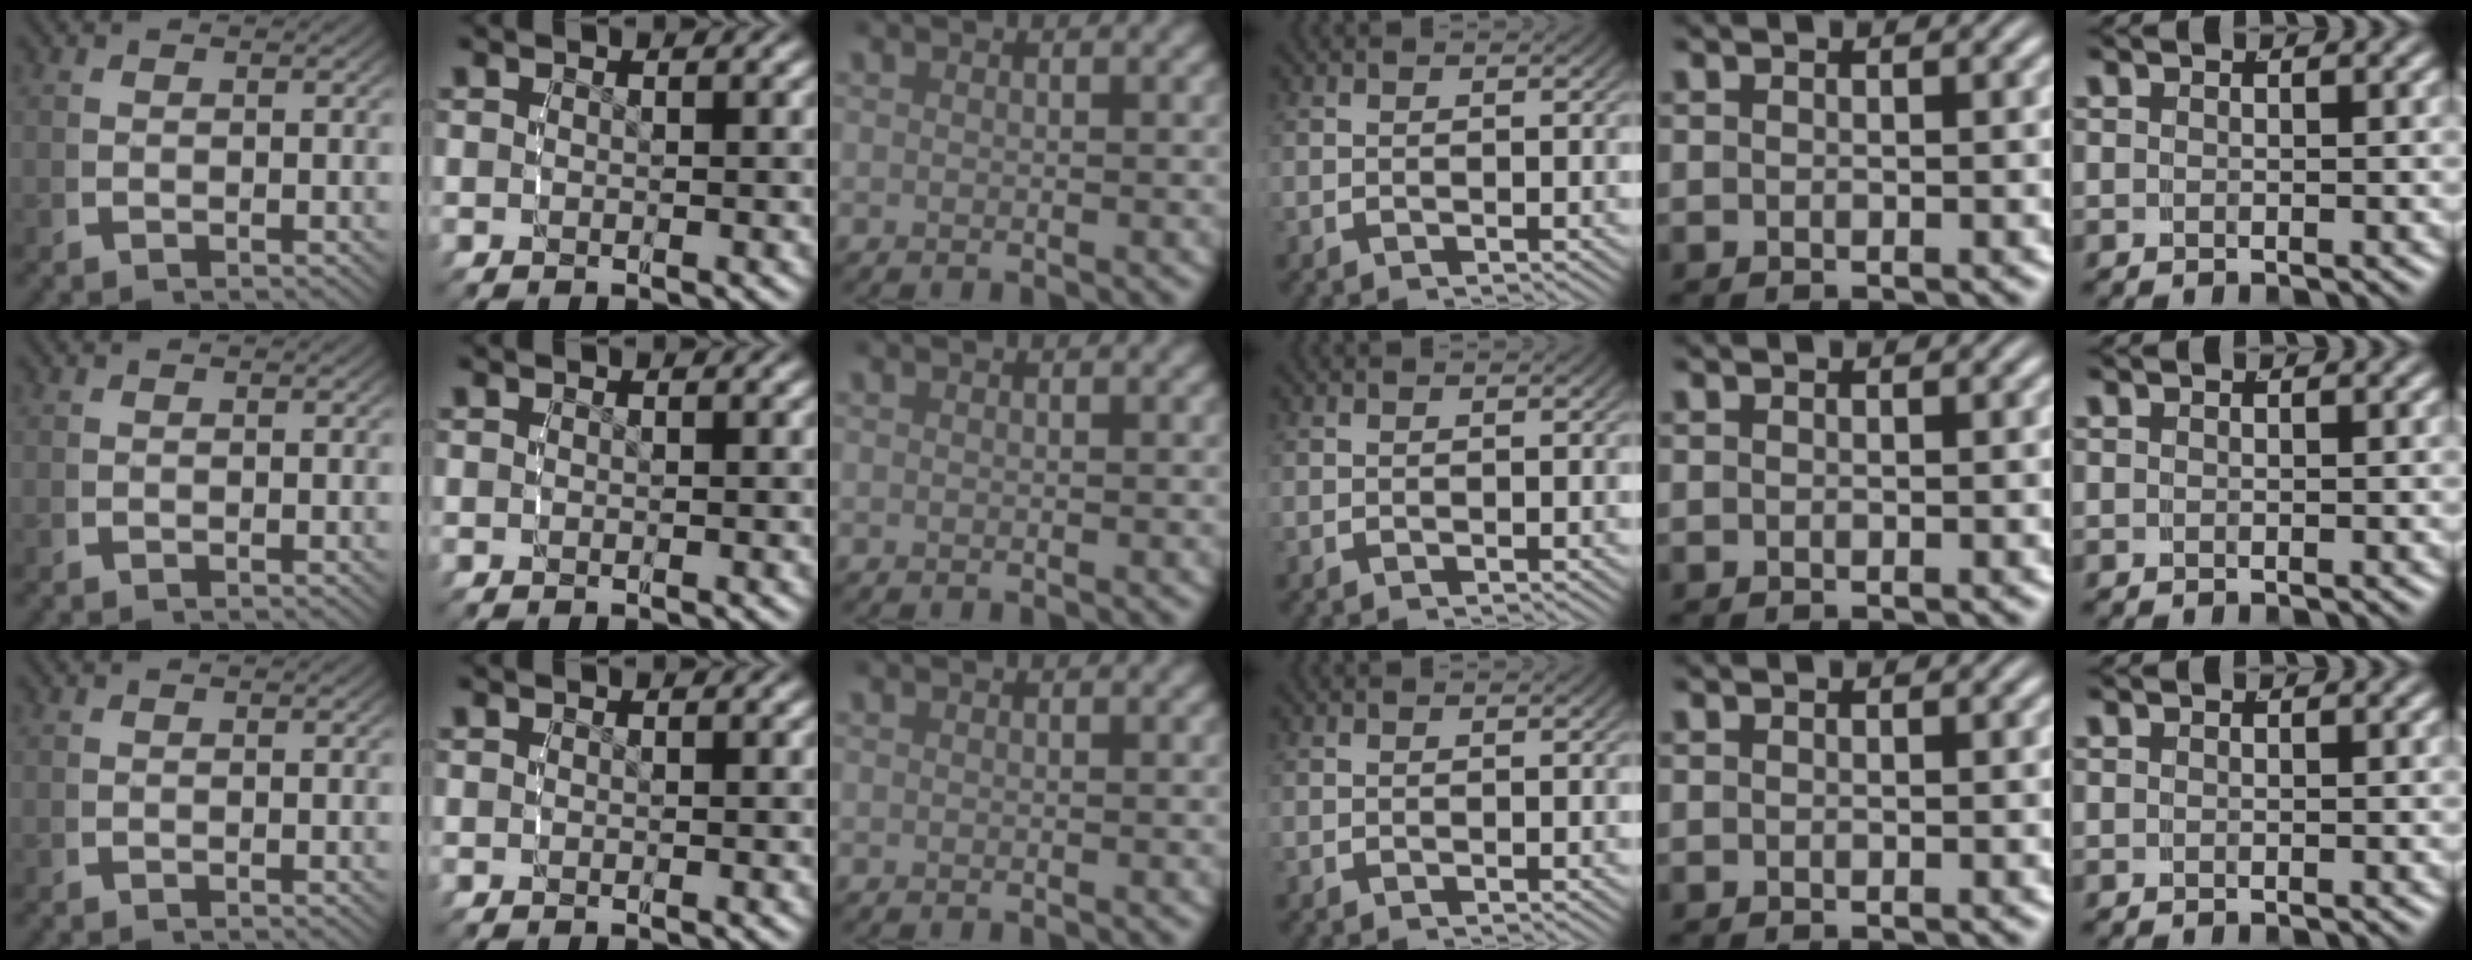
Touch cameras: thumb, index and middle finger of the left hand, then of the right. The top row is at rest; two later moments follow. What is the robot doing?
{"motion": "reach", "object": "jacket"}